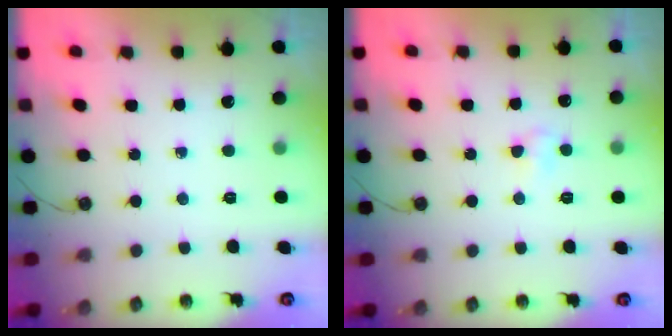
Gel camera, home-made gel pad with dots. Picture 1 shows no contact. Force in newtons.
{"total": 2.9, "press": 2.7, "slide": 0.9}